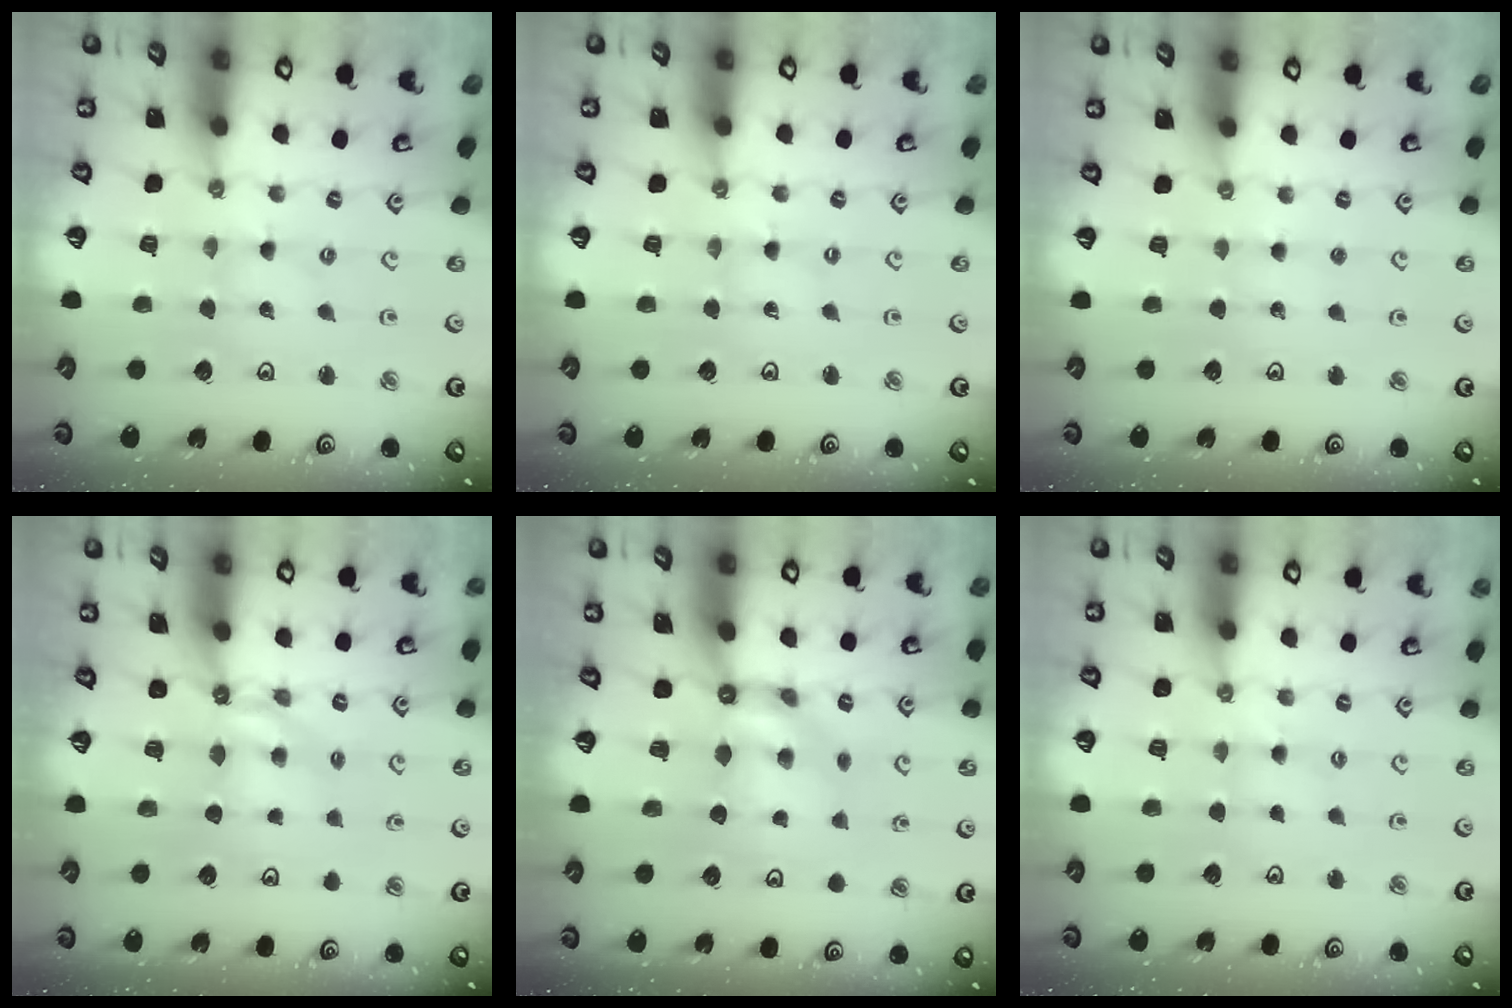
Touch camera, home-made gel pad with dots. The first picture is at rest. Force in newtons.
{"total": 0.0}
{"total": 2.2, "press": 2.2, "slide": 0.2}
{"total": 6.4, "press": 6.3, "slide": 0.5}
{"total": 5.7, "press": 5.7, "slide": 0.3}
{"total": 2.2, "press": 2.1, "slide": 0.4}